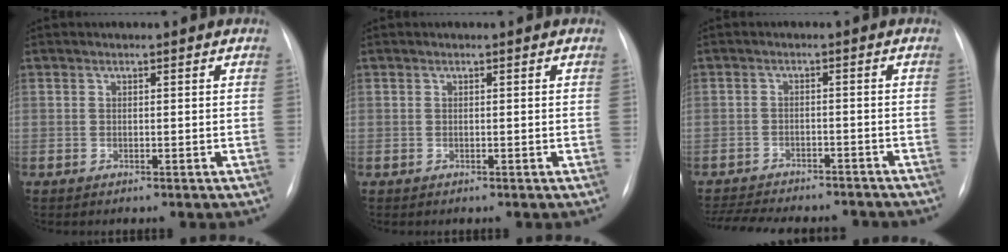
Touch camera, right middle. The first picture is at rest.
{"total": 0.0}
{"total": 14.3, "force": [-12.8, 3.8, 5.0], "torque": [-0.106, 0.000, -0.172]}